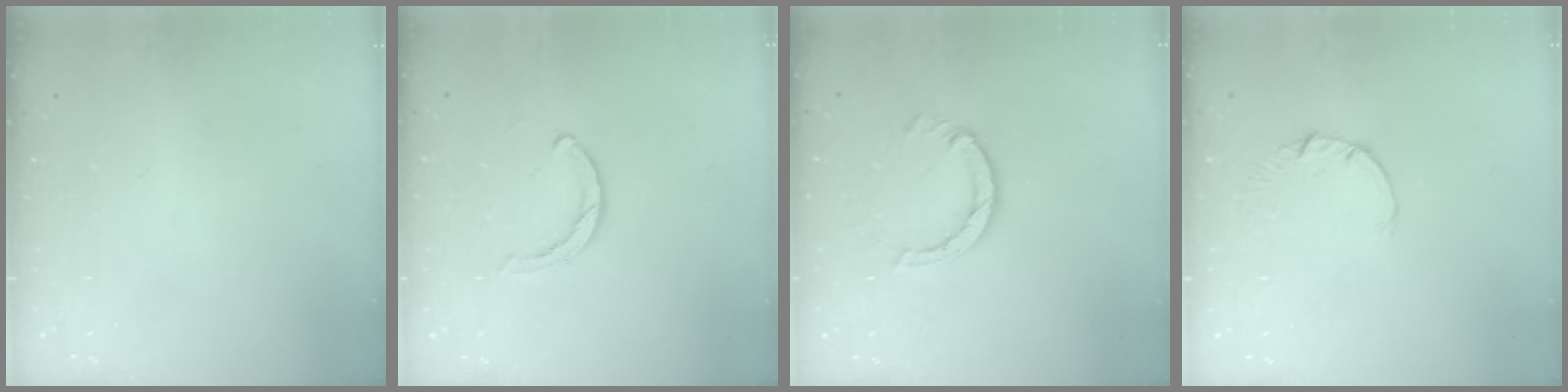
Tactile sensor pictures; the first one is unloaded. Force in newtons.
{"total": 3.5, "press": 3.5, "slide": 0.3}
{"total": 5.8, "press": 5.8, "slide": 0.8}
{"total": 0.5, "press": 0.5, "slide": 0.1}